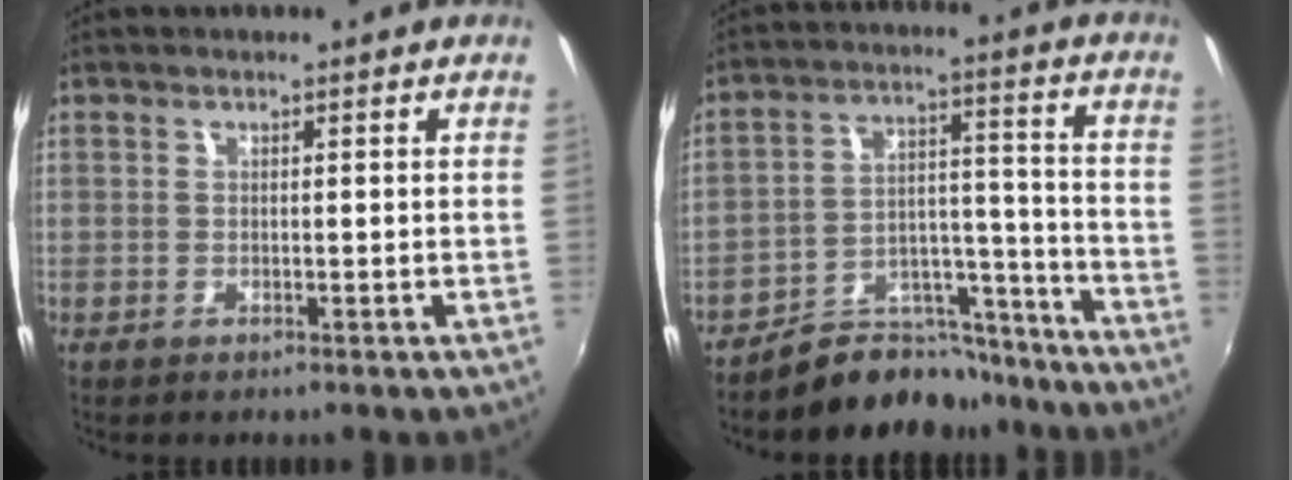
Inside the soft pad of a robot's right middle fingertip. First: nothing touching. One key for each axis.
{"total": 12.5, "fx": -11.3, "fy": 5.1, "fz": 2.0, "tx": -0.023, "ty": 0.058, "tz": -0.167}